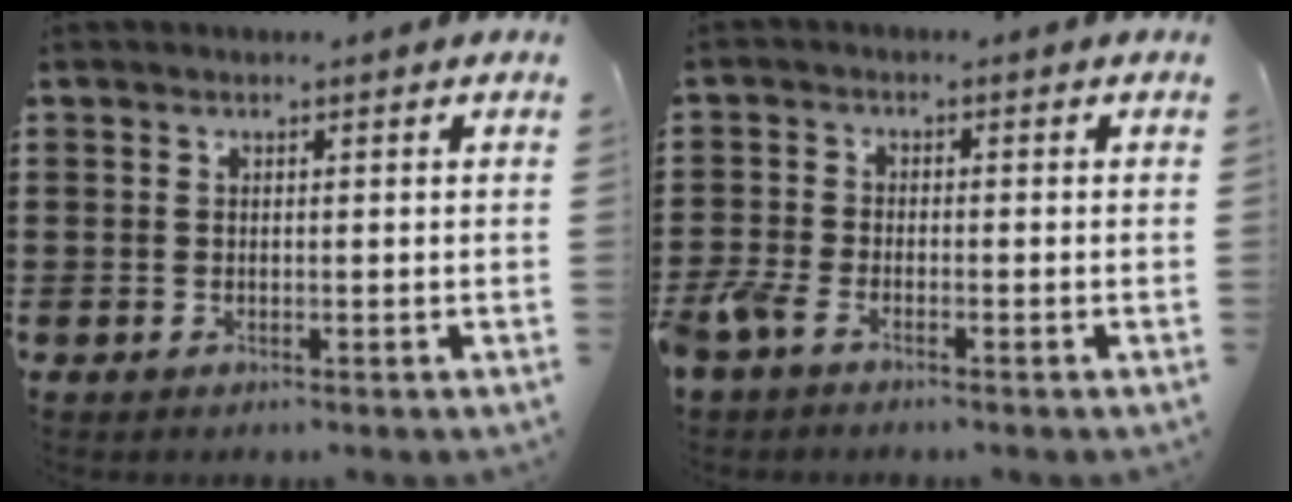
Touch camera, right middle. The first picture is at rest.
{"total": 2.9, "force": [-2.3, 1.0, 1.6], "torque": [-0.062, -0.009, -0.054]}